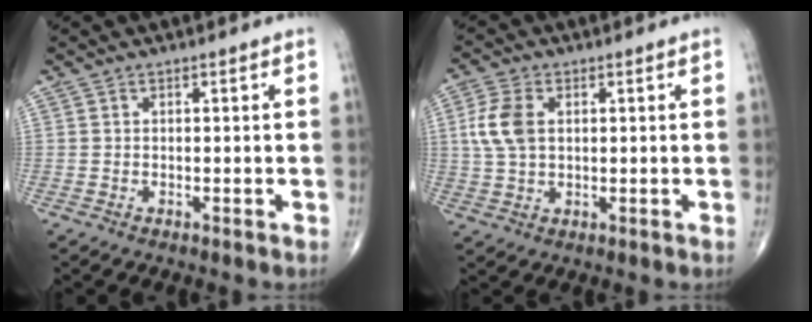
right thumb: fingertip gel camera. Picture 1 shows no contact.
{"total": 6.9, "force": [1.3, 4.3, 5.2], "torque": [-0.116, 0.004, 0.026]}